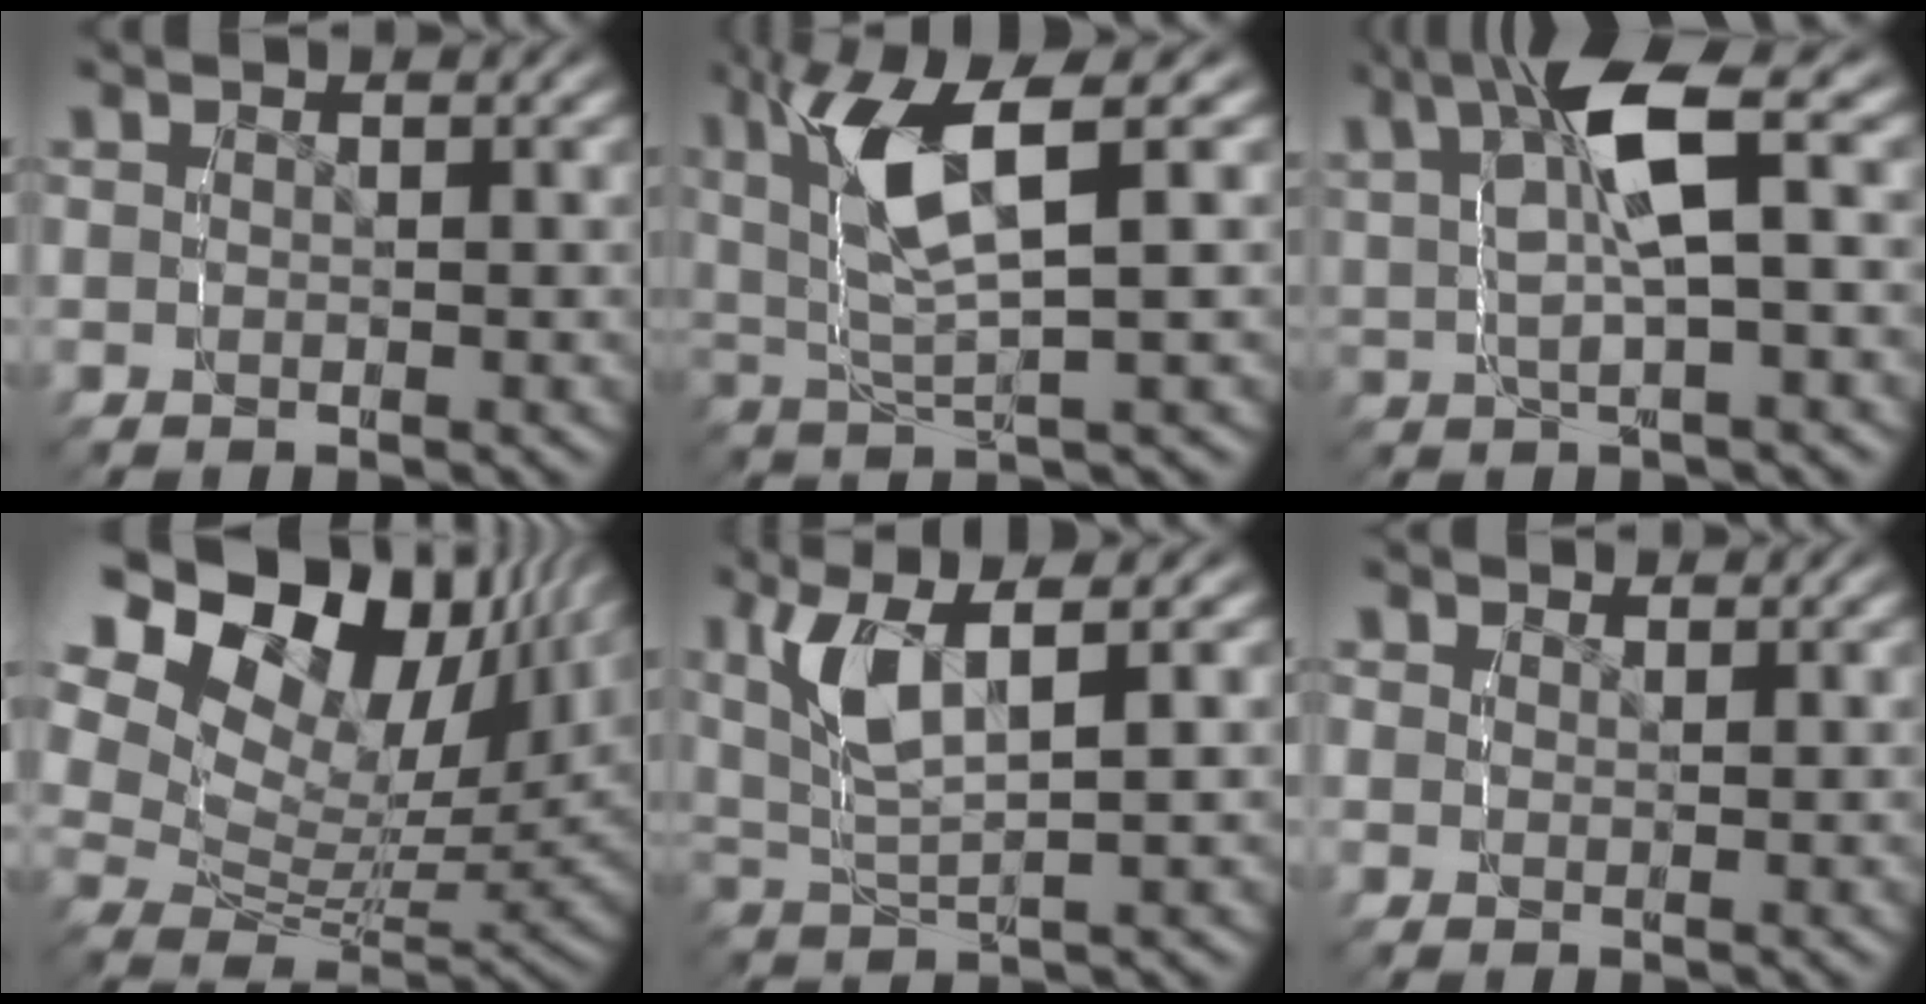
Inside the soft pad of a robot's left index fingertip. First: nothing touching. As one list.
[{"total": 7.9, "force": [2.5, 3.6, 6.6], "torque": [-0.140, -0.003, 0.047]}, {"total": 7.6, "force": [2.8, 3.0, 6.4], "torque": [-0.115, 0.013, 0.044]}, {"total": 19.1, "force": [6.9, 12.6, 12.6], "torque": [-0.196, 0.025, 0.083]}, {"total": 6.2, "force": [2.3, 3.2, 4.8], "torque": [-0.121, -0.007, 0.046]}, {"total": 0.8, "force": [0.4, 0.7, 0.1], "torque": [-0.001, -0.007, 0.011]}]